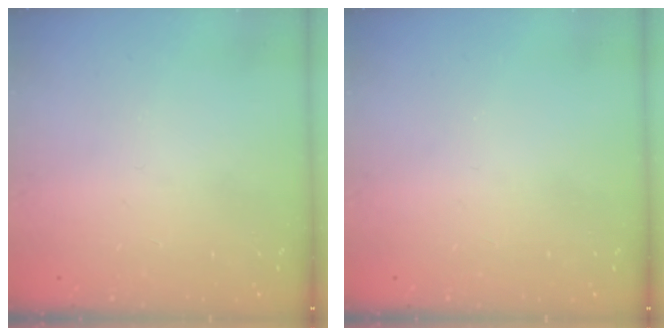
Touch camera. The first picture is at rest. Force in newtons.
{"total": 0.0}